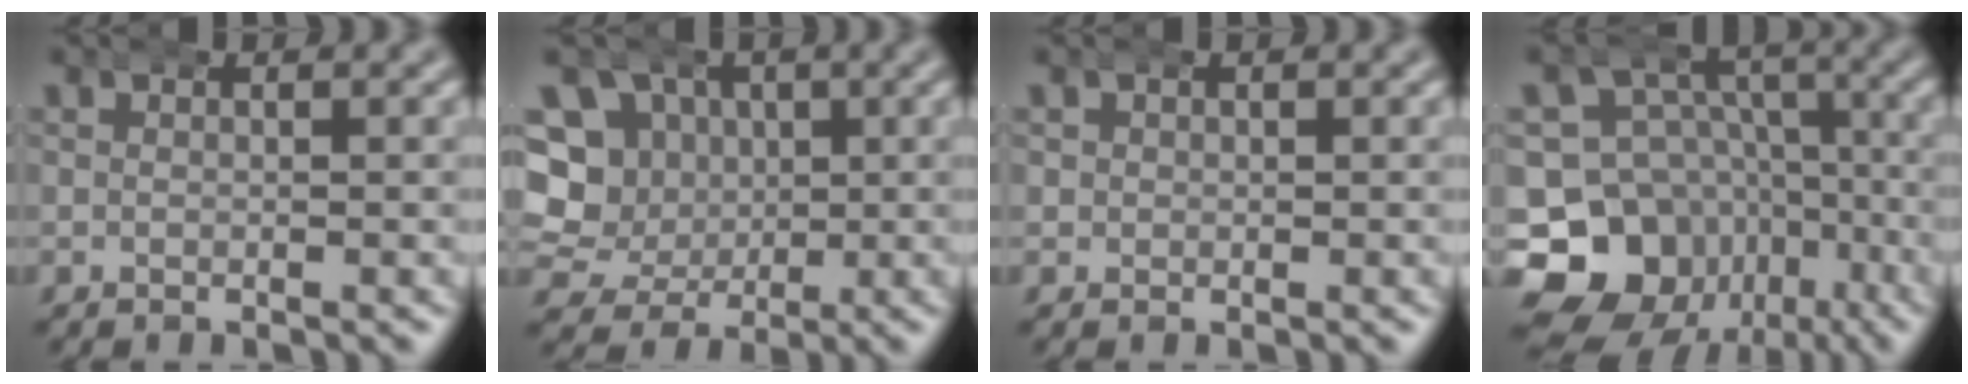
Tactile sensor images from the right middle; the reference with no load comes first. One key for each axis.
{"total": 12.6, "fx": 1.7, "fy": 11.4, "fz": 5.0, "tx": -0.117, "ty": -0.025, "tz": 0.025}
{"total": 0.8, "fx": 0.1, "fy": 0.7, "fz": -0.2, "tx": -0.005, "ty": -0.007, "tz": 0.007}
{"total": 19.0, "fx": -5.9, "fy": 16.7, "fz": 7.0, "tx": -0.155, "ty": -0.092, "tz": -0.084}